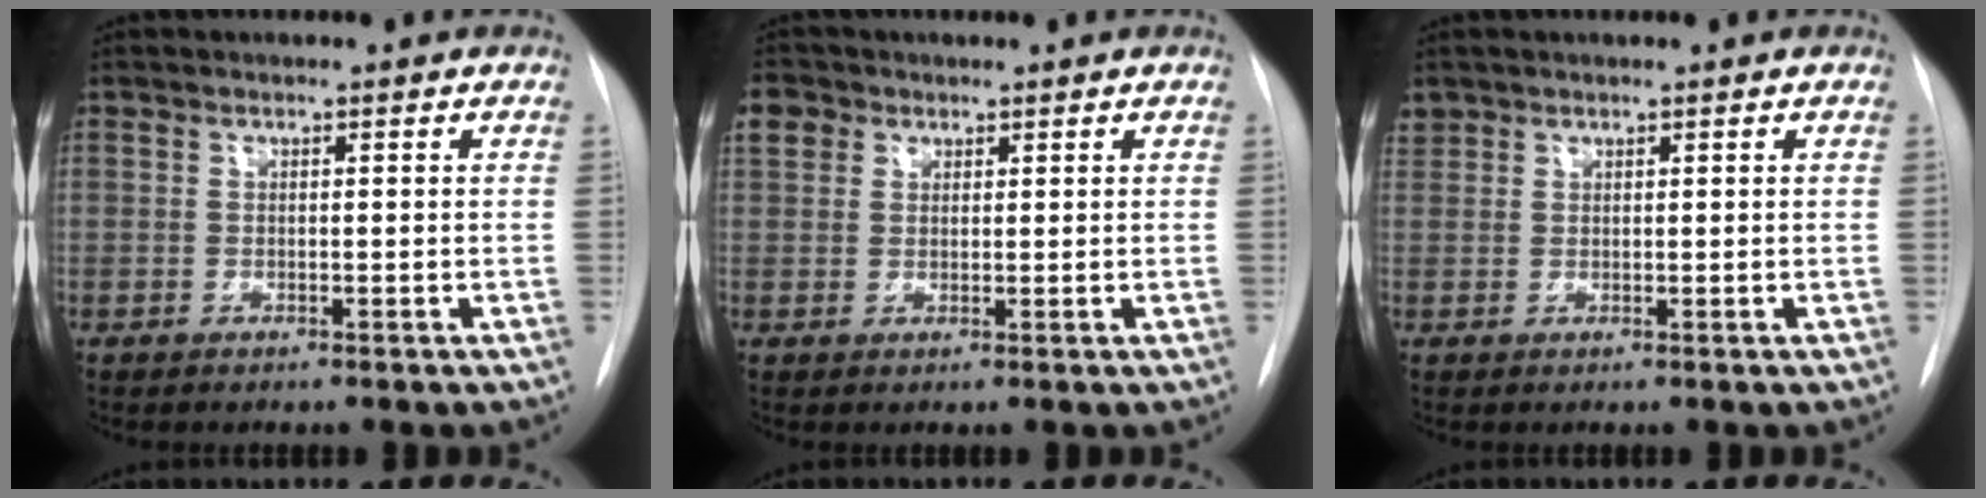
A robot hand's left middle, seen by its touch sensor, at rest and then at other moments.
{"total": 3.3, "force": [1.7, 2.7, 0.9], "torque": [-0.016, 0.011, 0.033]}
{"total": 1.6, "force": [1.2, 1.0, 0.0], "torque": [0.002, 0.013, 0.023]}